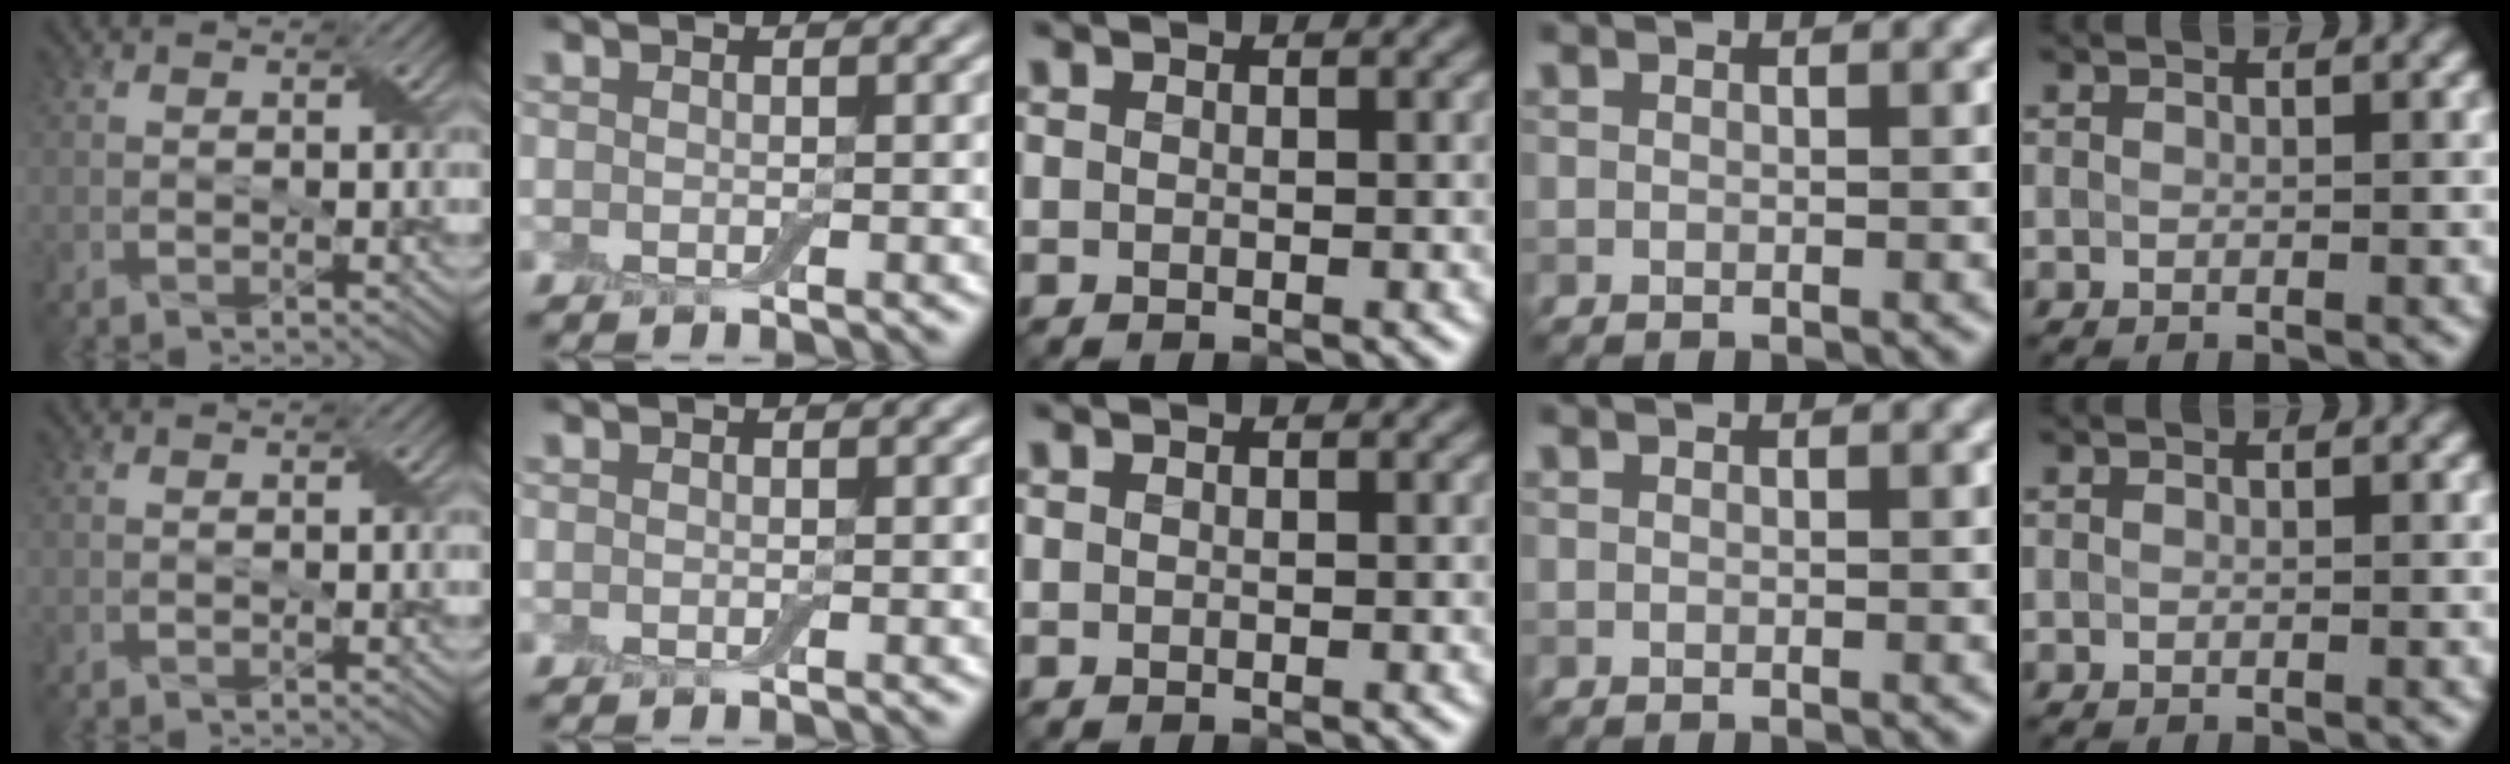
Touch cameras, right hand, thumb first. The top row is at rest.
{}